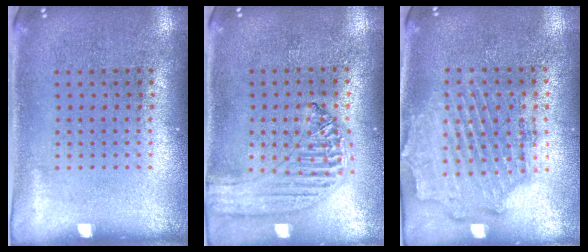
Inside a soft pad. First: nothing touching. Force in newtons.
{"total": 1.2, "press": 1.2, "slide": 0.1}
{"total": 1.8, "press": 1.6, "slide": 0.9}